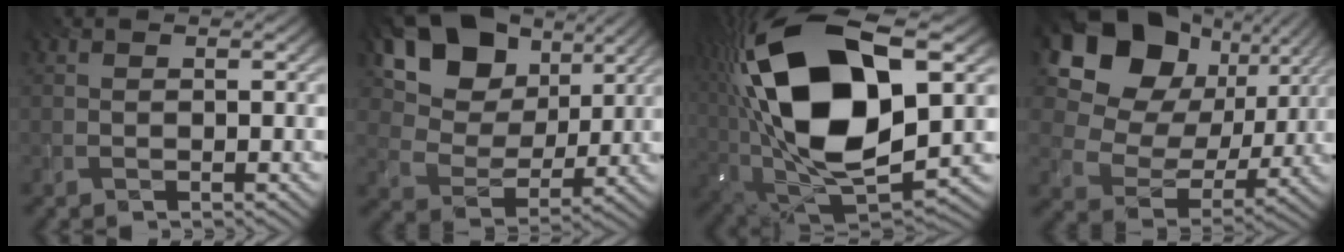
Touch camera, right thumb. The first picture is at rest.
{"total": 15.7, "force": [8.3, 10.0, 8.8], "torque": [-0.178, 0.016, 0.138]}
{"total": 21.8, "force": [3.7, 12.0, 17.8], "torque": [-0.390, -0.003, 0.071]}
{"total": 16.0, "force": [6.6, 11.9, 8.4], "torque": [-0.181, 0.020, 0.118]}